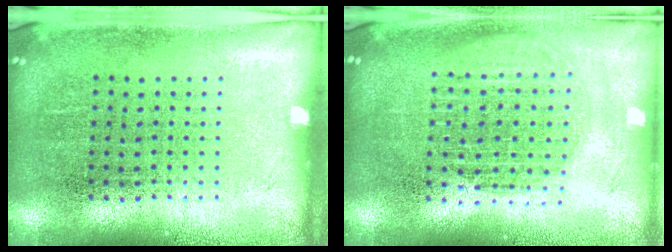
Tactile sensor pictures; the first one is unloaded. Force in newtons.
{"total": 1.6, "press": 1.3, "slide": 0.9}